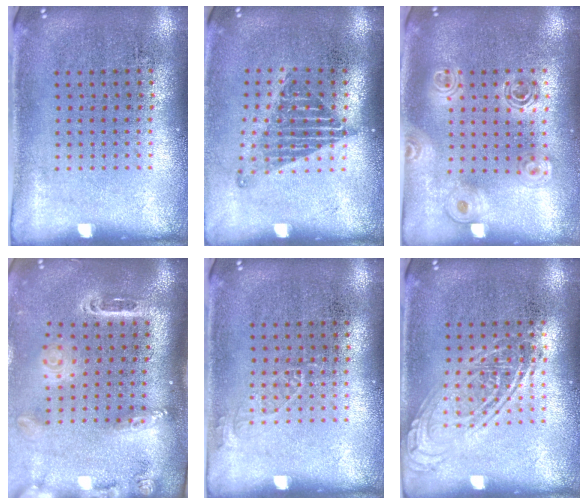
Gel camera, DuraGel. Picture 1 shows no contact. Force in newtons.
{"total": 1.3, "press": 1.1, "slide": 0.7}
{"total": 1.6, "press": 1.4, "slide": 0.8}
{"total": 2.6, "press": 1.8, "slide": 1.8}
{"total": 0.8, "press": 0.8, "slide": 0.1}
{"total": 2.5, "press": 2.5, "slide": 0.3}